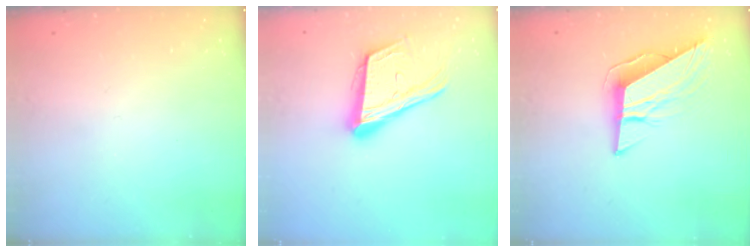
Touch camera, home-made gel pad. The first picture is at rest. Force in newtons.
{"total": 17.9, "press": 17.3, "slide": 4.5}
{"total": 9.4, "press": 9.4, "slide": 0.4}